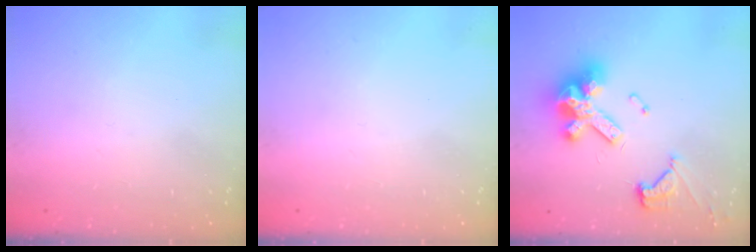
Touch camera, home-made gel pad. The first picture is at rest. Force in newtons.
{"total": 0.0}
{"total": 15.0, "press": 14.9, "slide": 1.6}